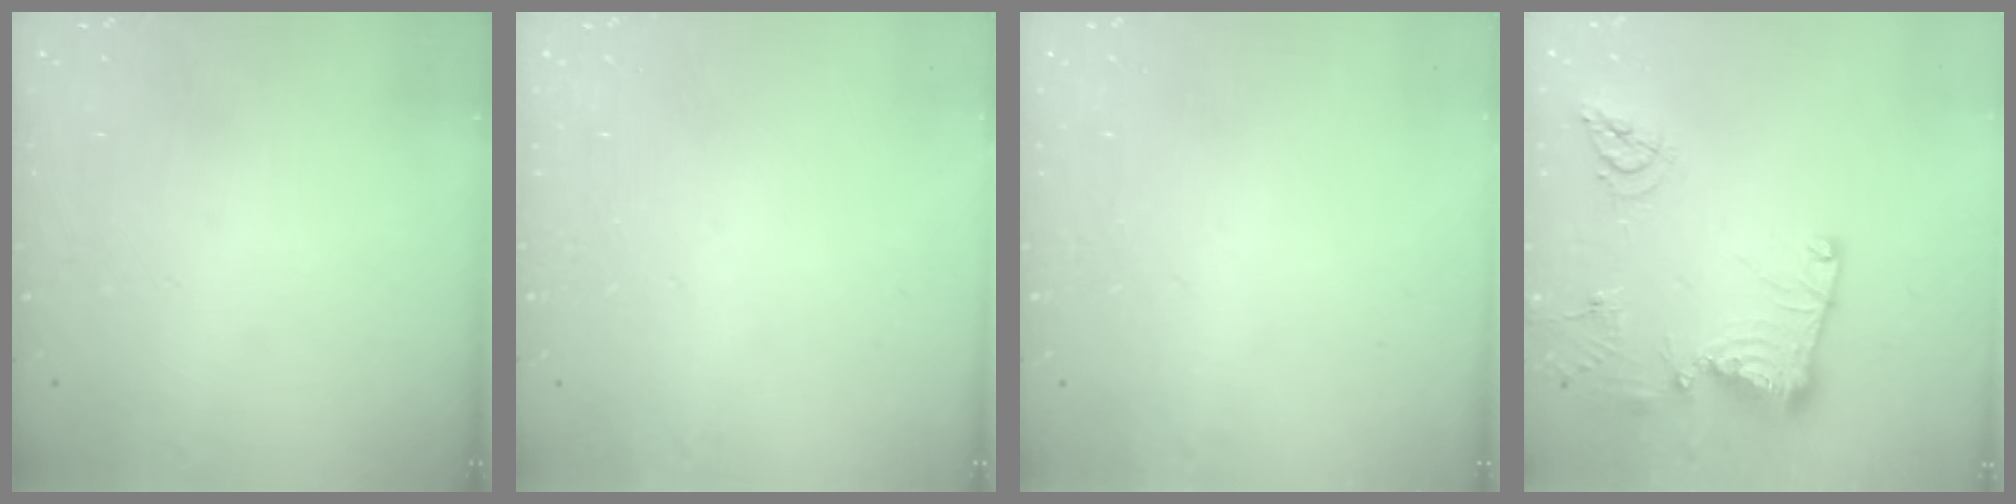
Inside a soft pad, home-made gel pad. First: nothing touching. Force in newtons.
{"total": 0.0}
{"total": 0.0}
{"total": 14.1, "press": 14.0, "slide": 1.1}